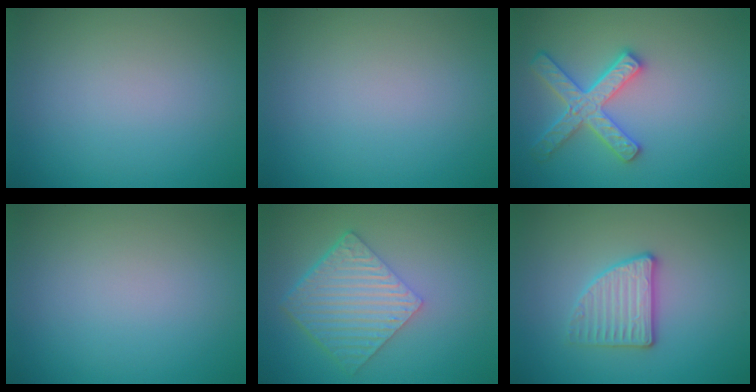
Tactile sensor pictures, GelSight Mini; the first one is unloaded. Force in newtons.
{"total": 0.0}
{"total": 4.2, "press": 3.9, "slide": 1.7}
{"total": 0.0}
{"total": 6.5, "press": 4.5, "slide": 4.7}
{"total": 2.9, "press": 2.8, "slide": 0.7}